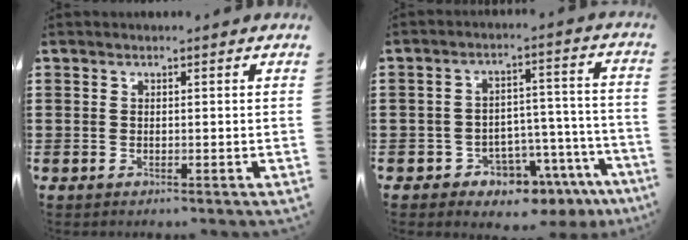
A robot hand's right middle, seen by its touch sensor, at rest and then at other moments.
{"total": 5.6, "force": [-4.9, 2.5, 1.2], "torque": [-0.025, 0.025, -0.092]}